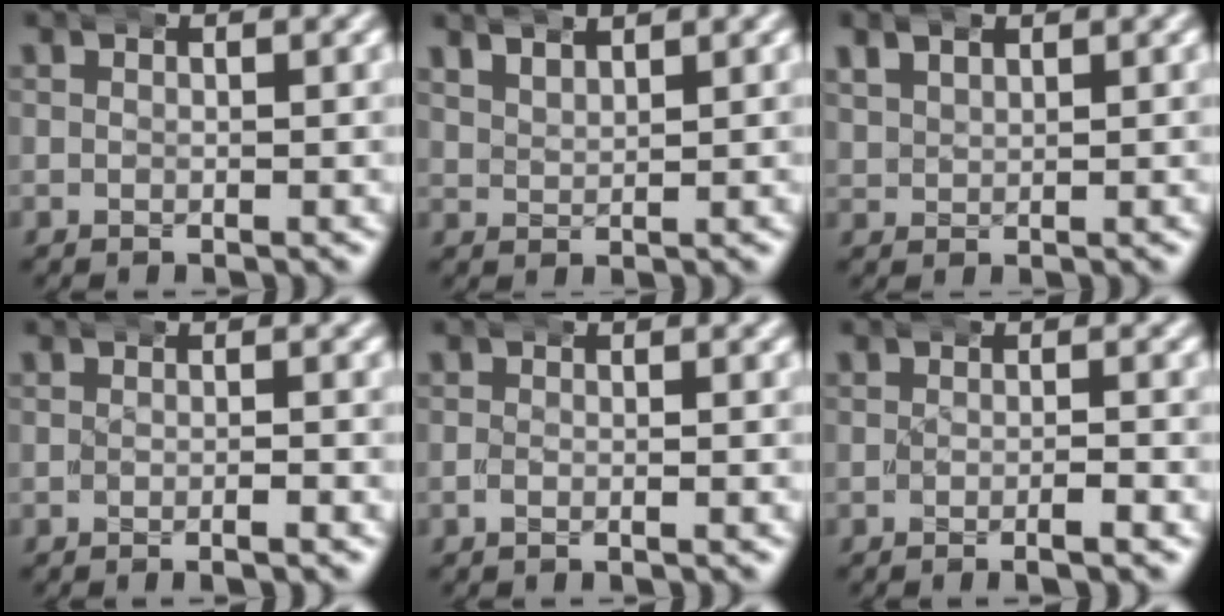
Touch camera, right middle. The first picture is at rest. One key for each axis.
{"total": 2.4, "fx": 1.7, "fy": 1.5, "fz": 0.6, "tx": -0.021, "ty": -0.002, "tz": 0.032}
{"total": 2.0, "fx": 1.3, "fy": 1.4, "fz": 0.7, "tx": -0.020, "ty": 0.000, "tz": 0.028}
{"total": 0.8, "fx": -0.6, "fy": -0.1, "fz": 0.5, "tx": -0.008, "ty": 0.006, "tz": -0.012}
{"total": 0.6, "fx": -0.5, "fy": 0.1, "fz": 0.1, "tx": -0.008, "ty": 0.005, "tz": -0.012}
{"total": 1.1, "fx": -0.8, "fy": -0.1, "fz": 0.8, "tx": -0.014, "ty": 0.006, "tz": -0.016}